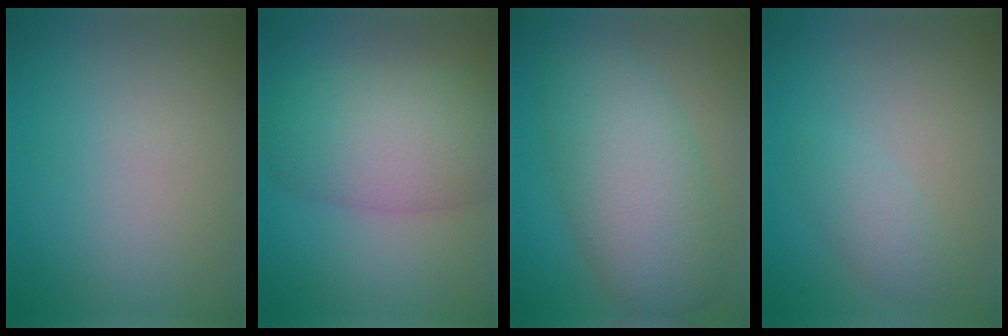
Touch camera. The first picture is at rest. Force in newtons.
{"total": 7.3, "press": 7.3, "slide": 0.2}
{"total": 8.5, "press": 8.5, "slide": 0.3}
{"total": 1.9, "press": 1.9, "slide": 0.1}